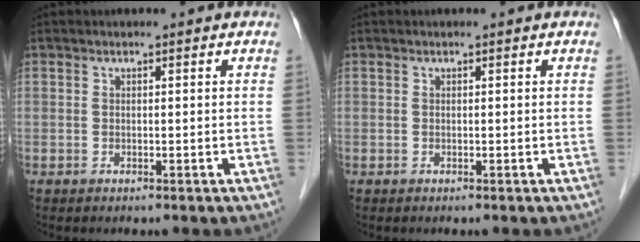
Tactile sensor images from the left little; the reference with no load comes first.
{"total": 0.0}